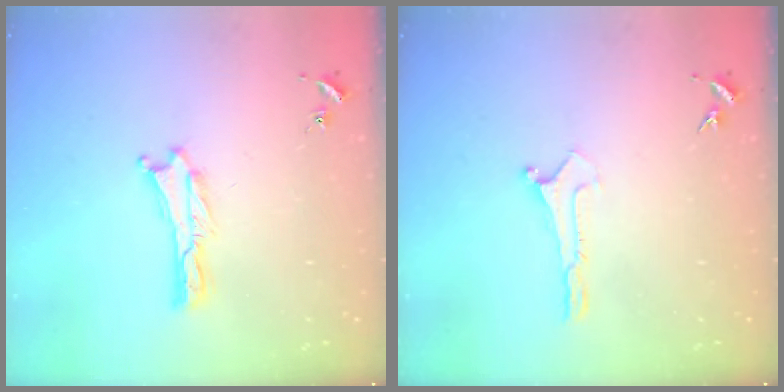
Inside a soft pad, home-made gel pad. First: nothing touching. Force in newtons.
{"total": 0.0}